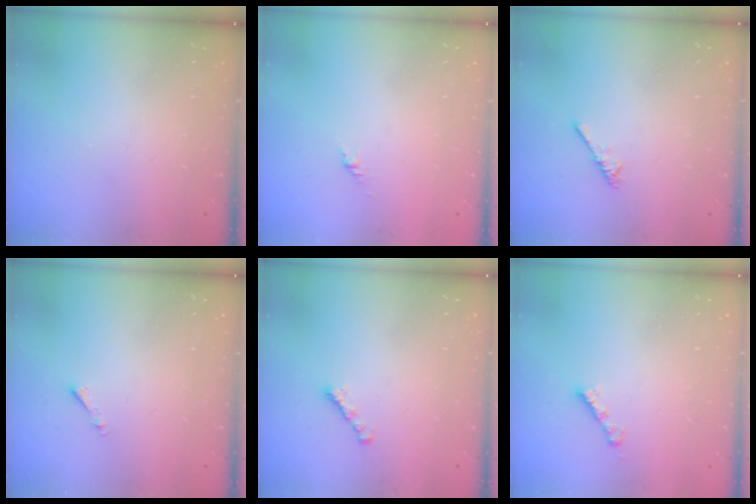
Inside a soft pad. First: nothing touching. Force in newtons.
{"total": 1.7, "press": 1.6, "slide": 0.7}
{"total": 2.2, "press": 2.1, "slide": 0.5}
{"total": 0.8, "press": 0.7, "slide": 0.3}
{"total": 1.6, "press": 1.5, "slide": 0.5}
{"total": 2.7, "press": 2.7, "slide": 0.3}